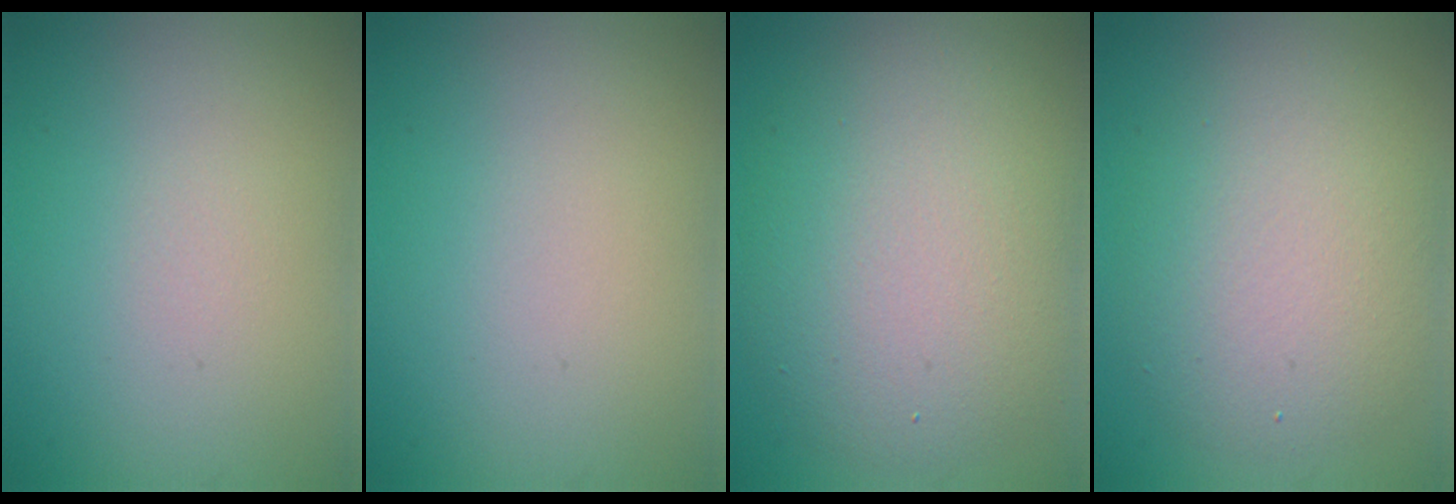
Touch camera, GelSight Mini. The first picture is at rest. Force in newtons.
{"total": 0.0}
{"total": 8.6, "press": 8.6, "slide": 0.3}
{"total": 5.9, "press": 5.8, "slide": 0.6}